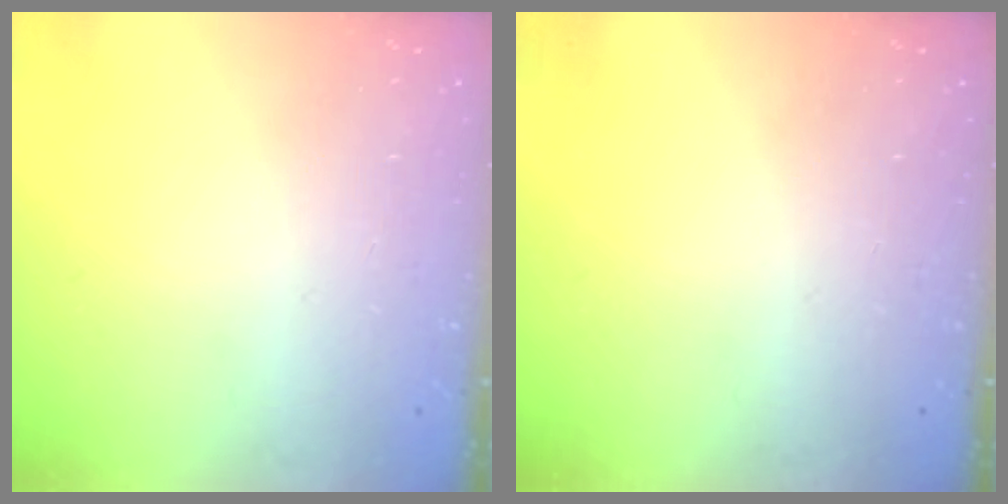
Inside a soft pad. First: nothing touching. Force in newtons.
{"total": 0.0}